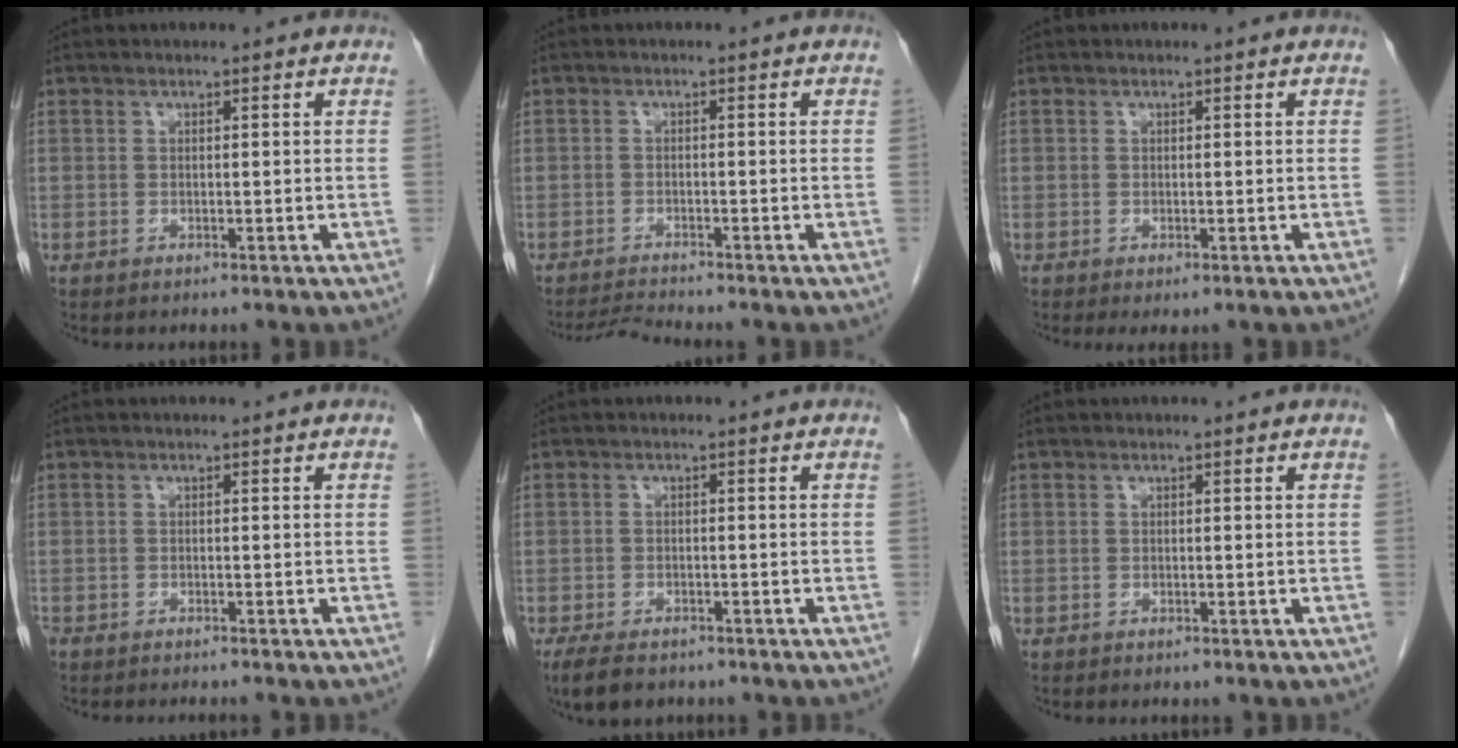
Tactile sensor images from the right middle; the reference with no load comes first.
{"total": 2.9, "force": [-2.6, -1.2, 0.1], "torque": [-0.012, -0.021, -0.049]}
{"total": 0.9, "force": [-0.4, 0.4, 0.7], "torque": [-0.013, -0.005, -0.001]}
{"total": 2.6, "force": [-2.5, 0.5, 0.8], "torque": [-0.010, -0.006, -0.037]}
{"total": 5.6, "force": [-4.3, 2.3, 2.8], "torque": [-0.048, -0.009, -0.063]}
{"total": 0.0}